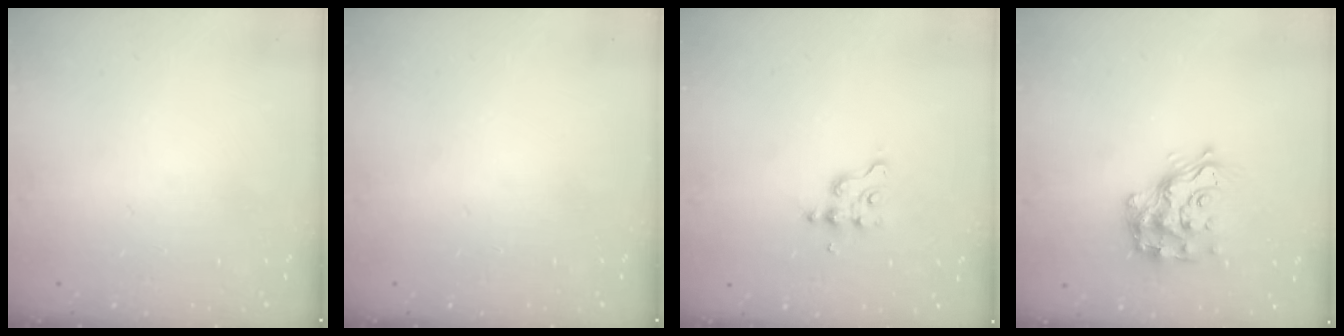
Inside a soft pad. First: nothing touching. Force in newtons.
{"total": 0.0}
{"total": 2.8, "press": 2.8, "slide": 0.2}
{"total": 14.8, "press": 14.8, "slide": 1.0}